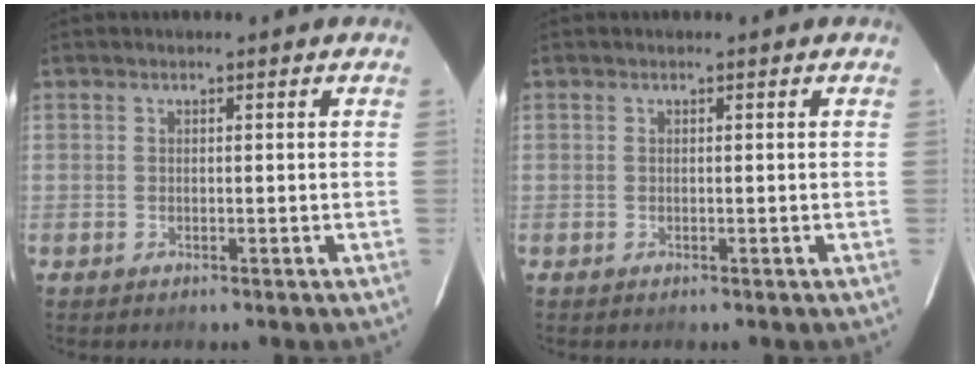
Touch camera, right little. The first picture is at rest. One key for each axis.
{"total": 0.0}